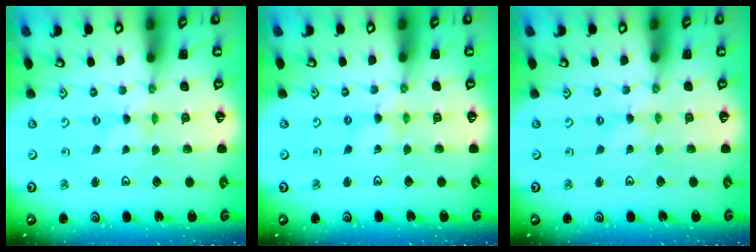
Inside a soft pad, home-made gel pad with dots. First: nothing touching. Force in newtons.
{"total": 1.3, "press": 1.3, "slide": 0.3}
{"total": 0.0}